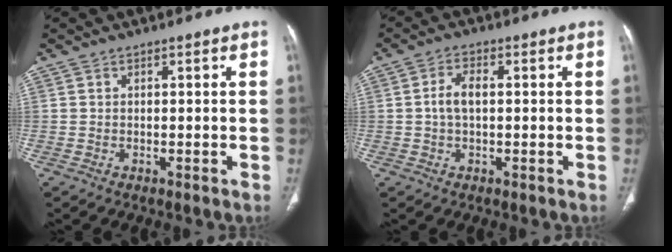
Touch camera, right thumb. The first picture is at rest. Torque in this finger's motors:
{"motor_torque": [0.04, 0.11, -0.25, 0.24, 0.15]}